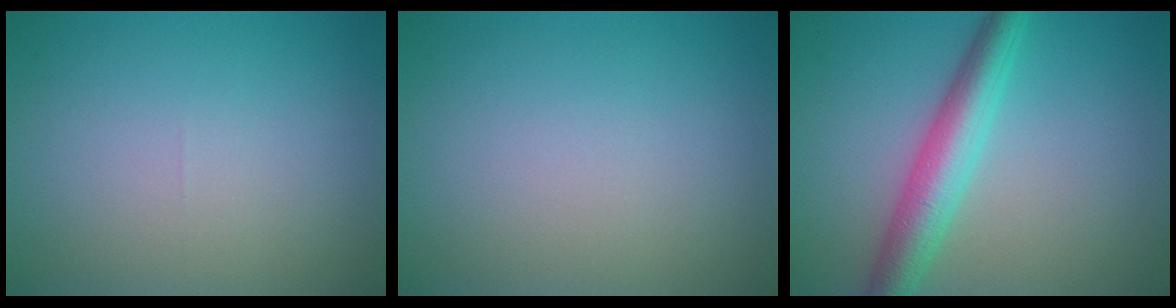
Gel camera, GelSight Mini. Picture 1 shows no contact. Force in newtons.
{"total": 0.0}
{"total": 5.0, "press": 5.0, "slide": 0.1}